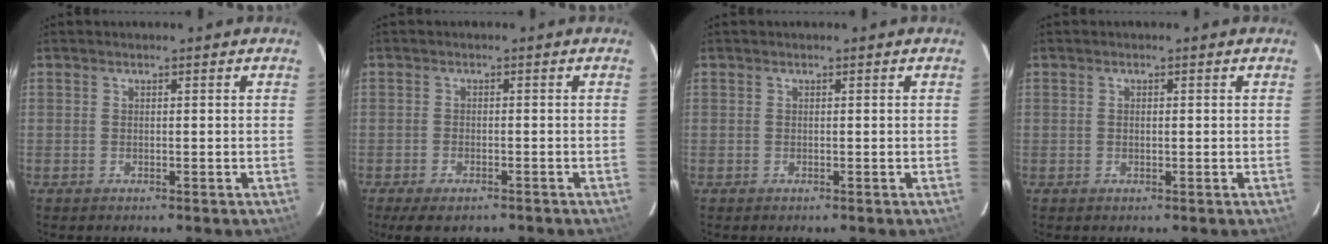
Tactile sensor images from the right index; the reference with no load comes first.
{"total": 5.3, "force": [-3.9, 2.0, 2.9], "torque": [-0.071, -0.019, -0.061]}
{"total": 0.0}
{"total": 0.7, "force": [0.0, 0.4, 0.6], "torque": [-0.011, 0.002, -0.001]}